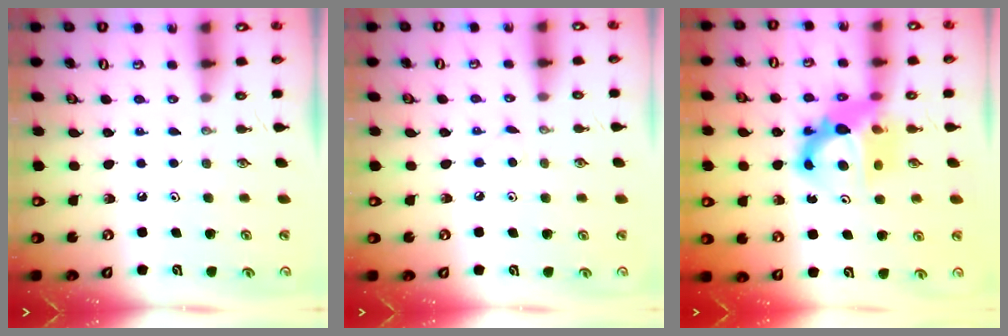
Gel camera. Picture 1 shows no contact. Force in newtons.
{"total": 3.4, "press": 3.4, "slide": 0.4}
{"total": 11.1, "press": 11.0, "slide": 0.9}